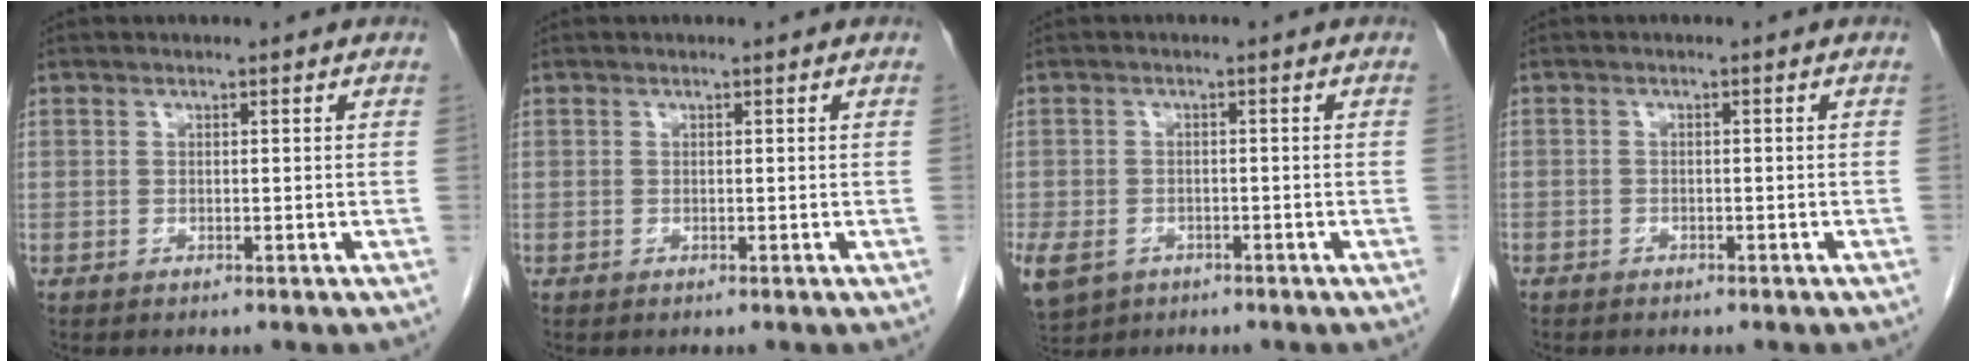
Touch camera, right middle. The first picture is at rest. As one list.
[{"total": 0.0}, {"total": 12.4, "force": [-6.0, 9.5, 5.2], "torque": [-0.163, -0.011, -0.083]}, {"total": 1.6, "force": [-1.4, 0.7, 0.5], "torque": [-0.009, 0.000, -0.017]}]